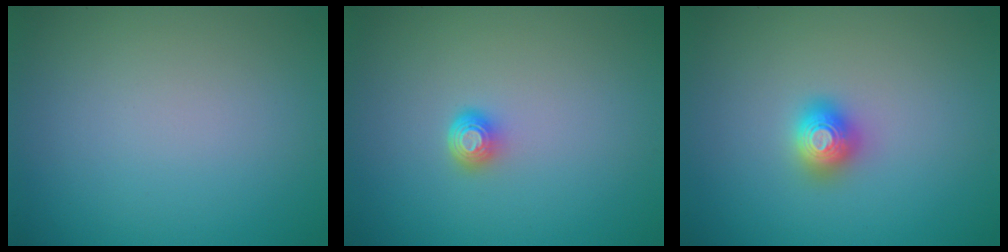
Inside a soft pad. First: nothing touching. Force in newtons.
{"total": 1.6, "press": 1.2, "slide": 1.0}
{"total": 1.6, "press": 1.6, "slide": 0.2}